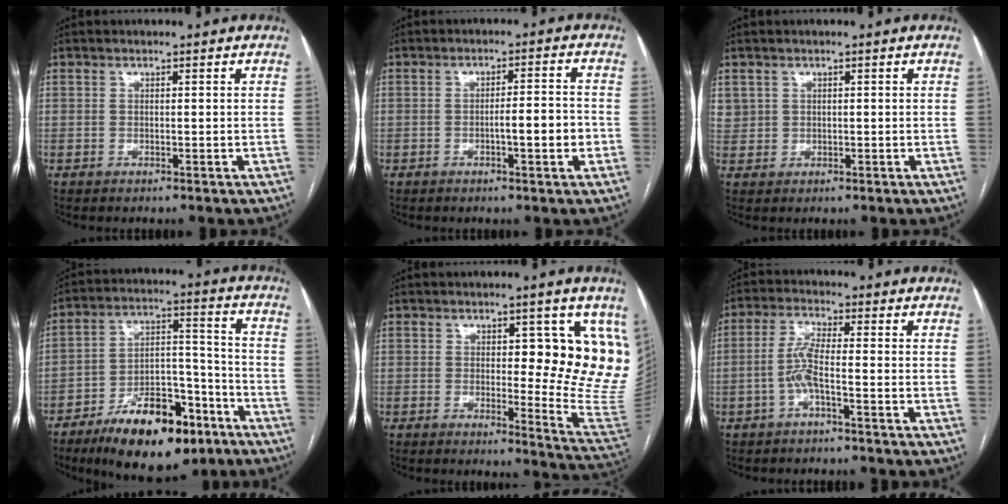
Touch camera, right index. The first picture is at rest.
{"total": 4.8, "force": [-1.4, 0.5, 4.6], "torque": [-0.067, 0.007, -0.018]}
{"total": 2.3, "force": [1.0, 2.1, 0.3], "torque": [0.008, 0.008, 0.019]}
{"total": 17.4, "force": [-11.1, 6.8, 11.6], "torque": [-0.191, 0.028, -0.178]}
{"total": 13.6, "force": [3.8, 4.0, 12.4], "torque": [-0.132, -0.011, 0.043]}
{"total": 4.4, "force": [-1.5, 0.3, 4.1], "torque": [-0.088, 0.009, -0.032]}